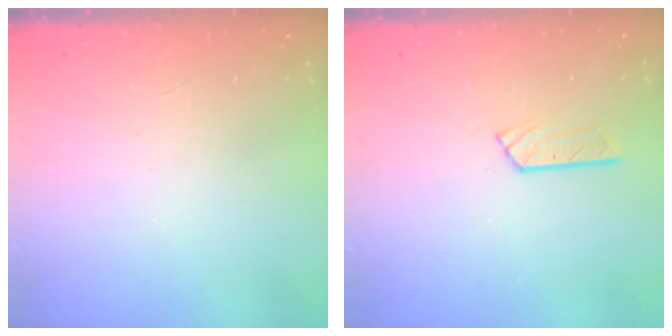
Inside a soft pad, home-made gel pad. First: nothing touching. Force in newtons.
{"total": 4.2, "press": 4.2, "slide": 0.4}